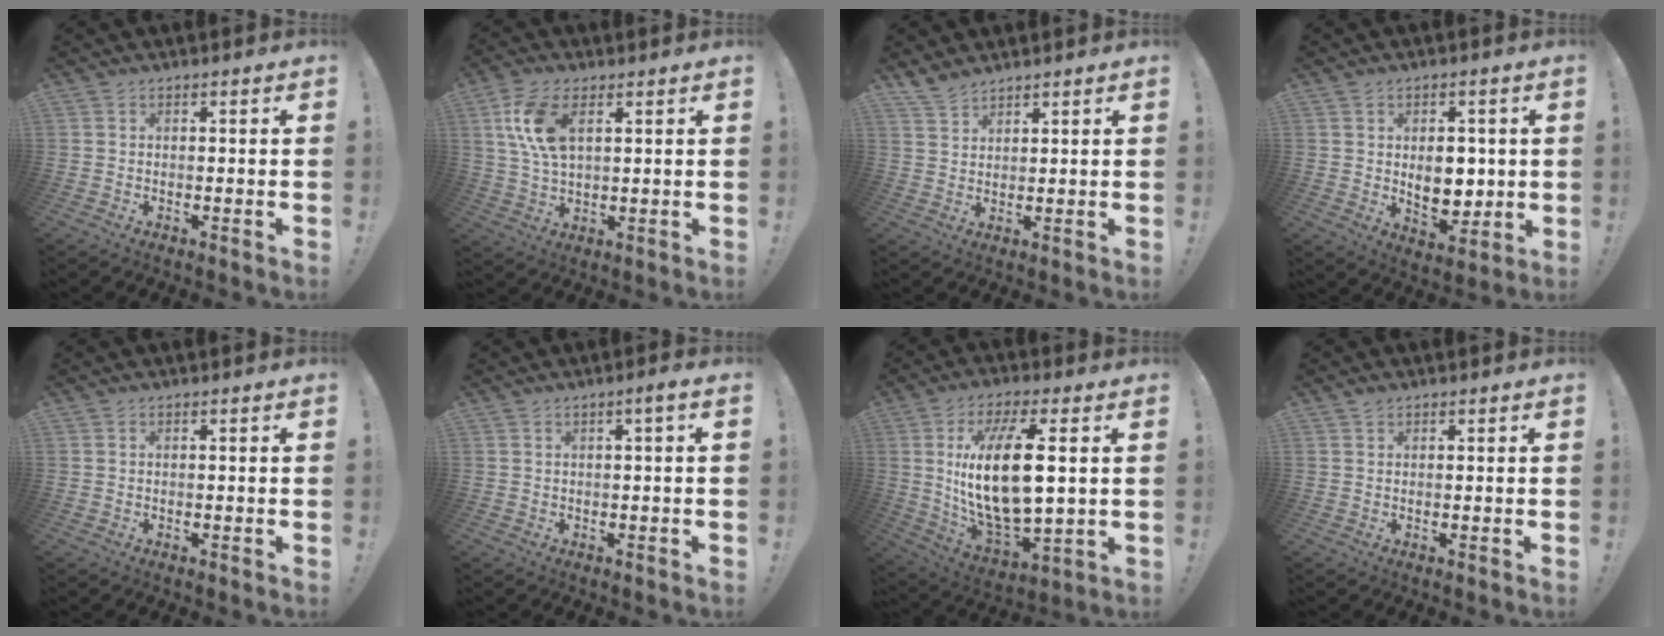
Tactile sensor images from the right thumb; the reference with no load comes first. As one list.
[{"total": 10.8, "force": [3.8, 5.6, 8.5], "torque": [-0.184, -0.006, 0.067]}, {"total": 4.4, "force": [3.9, 1.6, 1.3], "torque": [-0.034, -0.019, 0.076]}, {"total": 9.5, "force": [1.0, 6.8, 6.5], "torque": [-0.082, -0.005, 0.022]}, {"total": 0.0}, {"total": 2.7, "force": [0.4, 0.1, 2.7], "torque": [-0.033, -0.004, 0.001]}, {"total": 20.8, "force": [3.2, 8.5, 18.7], "torque": [-0.367, -0.016, 0.049]}, {"total": 0.9, "force": [0.7, 0.5, 0.3], "torque": [0.002, -0.002, 0.012]}]